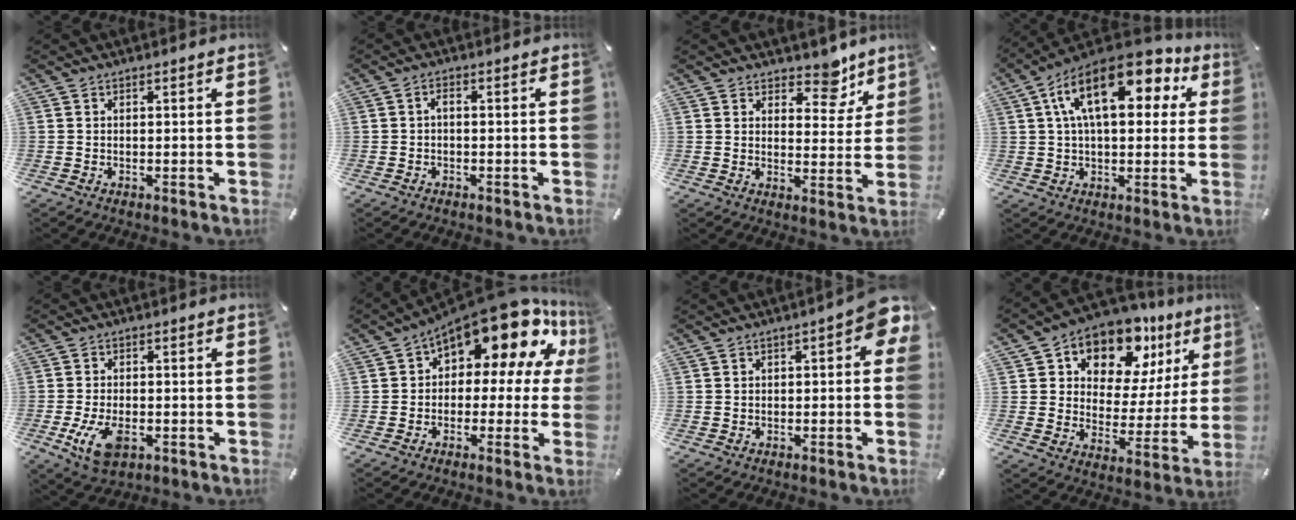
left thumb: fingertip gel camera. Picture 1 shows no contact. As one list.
[{"total": 1.5, "force": [-0.9, 0.4, 1.1], "torque": [-0.027, 0.002, -0.020]}, {"total": 8.7, "force": [6.8, 4.5, 3.2], "torque": [-0.017, -0.052, 0.113]}, {"total": 17.5, "force": [7.4, 8.5, 13.3], "torque": [-0.238, -0.027, 0.118]}, {"total": 7.5, "force": [-2.6, 4.5, 5.5], "torque": [-0.117, 0.000, -0.048]}, {"total": 17.1, "force": [10.0, 8.1, 11.2], "torque": [-0.163, -0.077, 0.166]}, {"total": 5.2, "force": [0.3, 2.9, 4.3], "torque": [-0.056, 0.005, 0.003]}, {"total": 13.6, "force": [9.5, 8.0, 5.6], "torque": [-0.097, -0.076, 0.171]}]